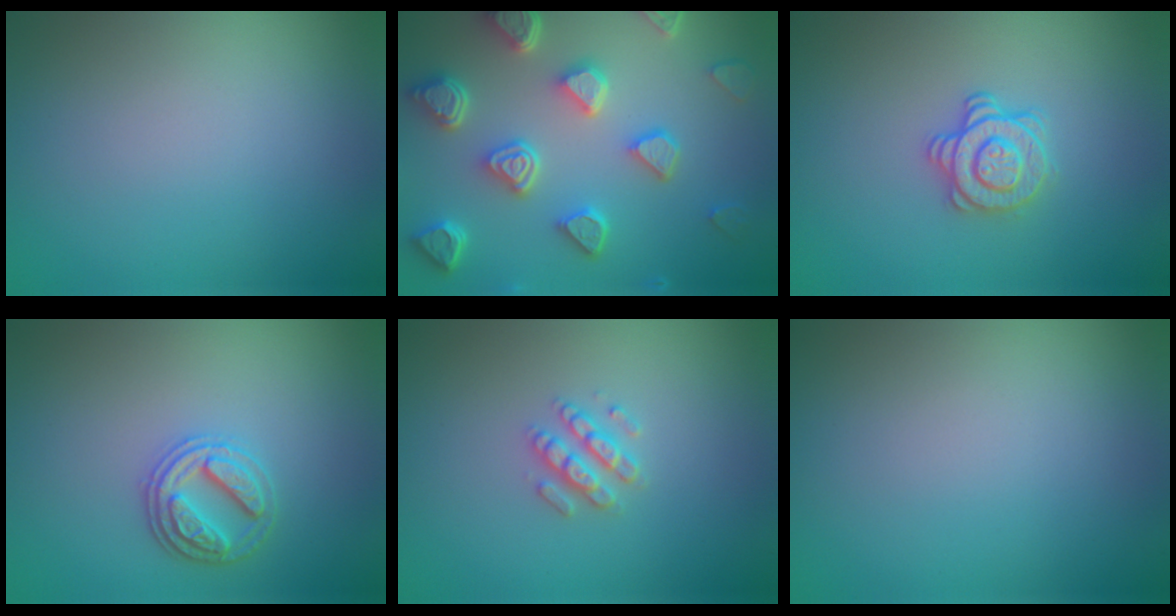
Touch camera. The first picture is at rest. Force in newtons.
{"total": 7.0, "press": 5.7, "slide": 4.1}
{"total": 2.9, "press": 2.5, "slide": 1.4}
{"total": 2.9, "press": 2.8, "slide": 0.7}
{"total": 2.5, "press": 2.4, "slide": 0.5}
{"total": 0.0}